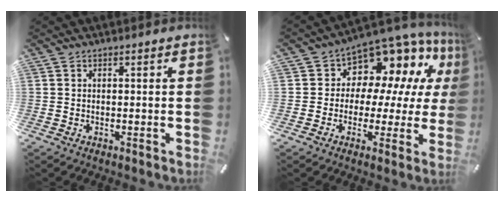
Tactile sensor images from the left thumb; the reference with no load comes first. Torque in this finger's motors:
{"motor_torque": [0.03, 0.86, 0.17, 0.18, 0.01]}